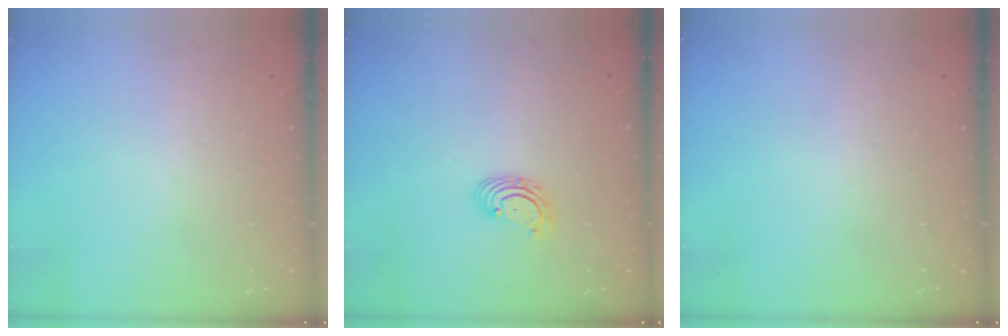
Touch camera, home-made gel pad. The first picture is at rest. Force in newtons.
{"total": 2.7, "press": 2.7, "slide": 0.1}
{"total": 0.0}